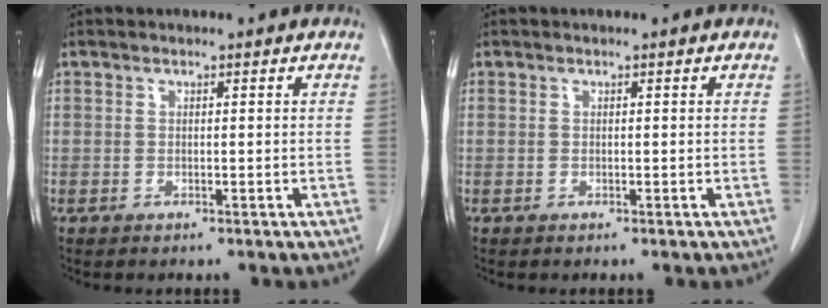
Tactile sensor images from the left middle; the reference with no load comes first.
{"total": 0.0}